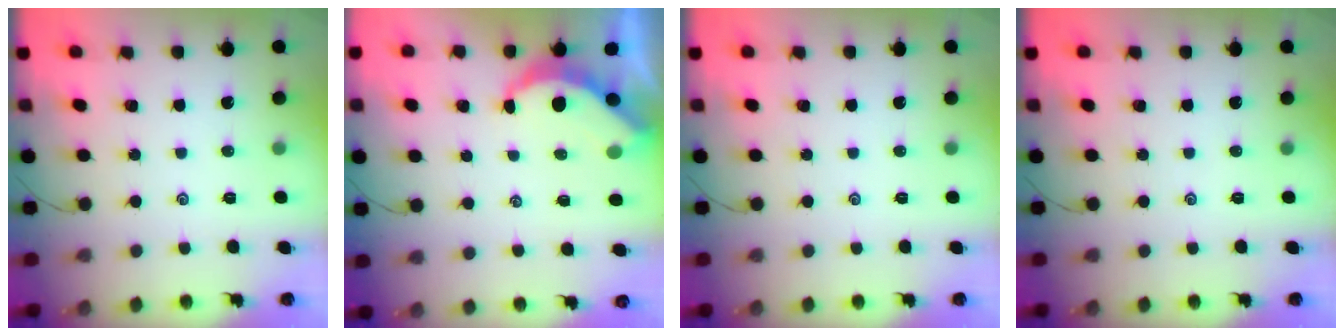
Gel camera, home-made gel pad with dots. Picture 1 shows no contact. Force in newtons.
{"total": 4.7, "press": 4.7, "slide": 0.4}
{"total": 0.0}
{"total": 0.0}